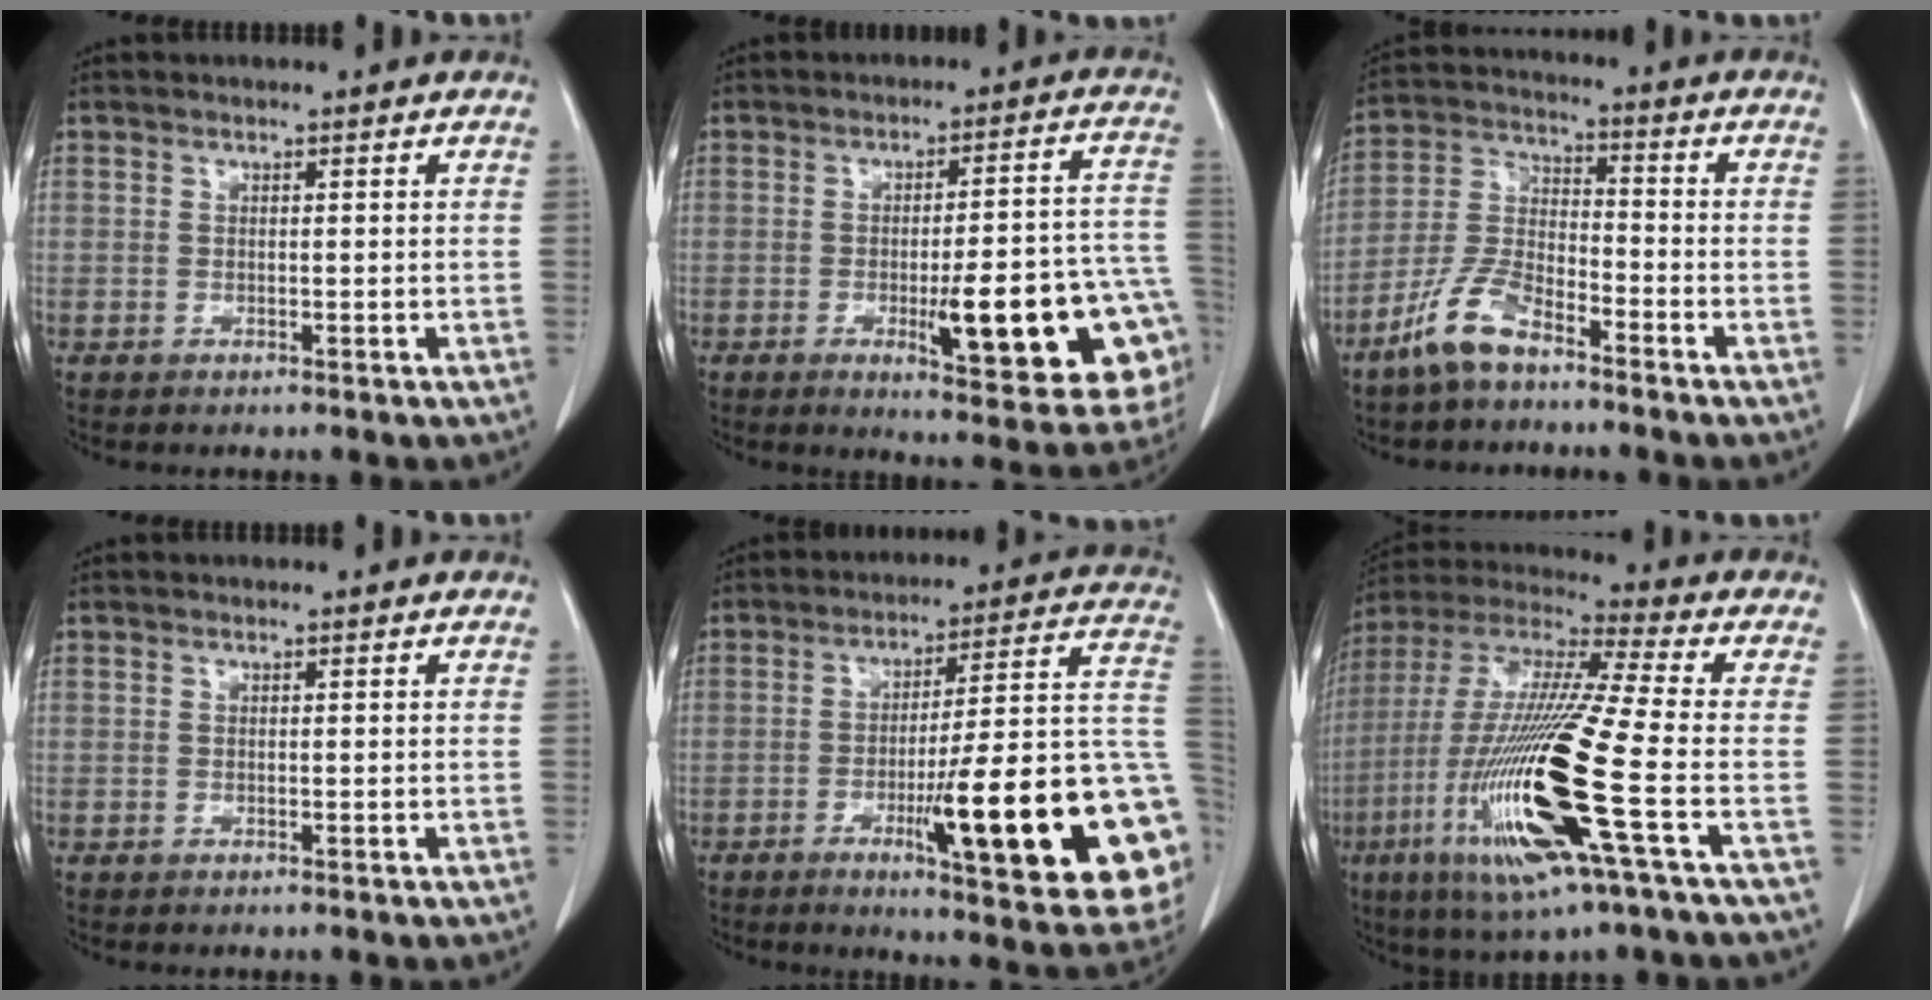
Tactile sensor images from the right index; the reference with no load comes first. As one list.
[{"total": 18.7, "force": [-5.3, 3.6, 17.6], "torque": [-0.139, 0.021, -0.051]}, {"total": 8.5, "force": [-6.2, 2.7, 5.2], "torque": [-0.123, -0.006, -0.130]}, {"total": 0.0}, {"total": 24.9, "force": [-6.8, 2.8, 23.8], "torque": [-0.224, 0.006, -0.089]}, {"total": 22.0, "force": [-6.6, 0.7, 21.0], "torque": [-0.456, -0.034, -0.131]}]